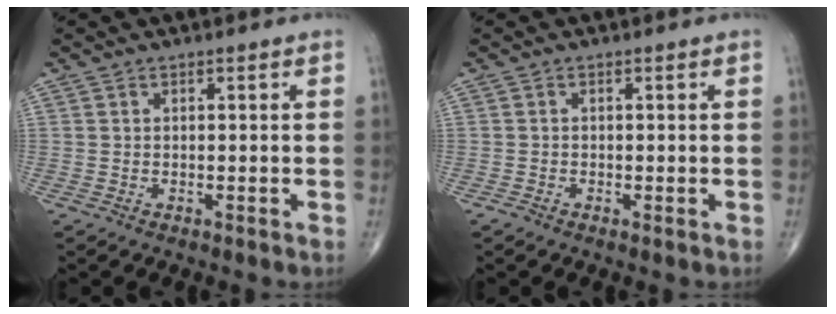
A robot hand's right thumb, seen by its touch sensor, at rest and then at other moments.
{"total": 0.8, "force": [-0.4, 0.3, 0.6], "torque": [-0.016, -0.004, -0.012]}